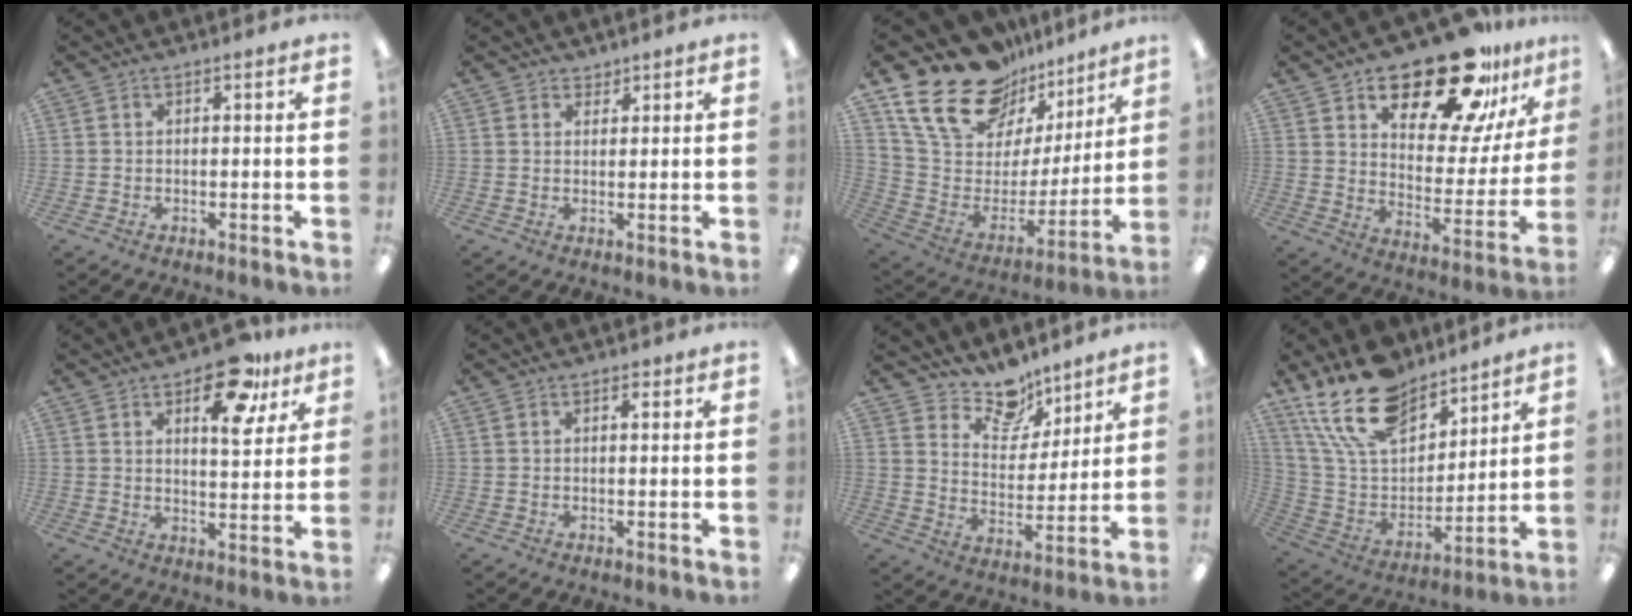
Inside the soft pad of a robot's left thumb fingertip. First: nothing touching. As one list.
[{"total": 1.9, "force": [1.6, 0.9, -0.1], "torque": [0.002, -0.002, 0.032]}, {"total": 21.5, "force": [16.3, 11.1, 8.7], "torque": [-0.156, -0.118, 0.298]}, {"total": 22.8, "force": [17.9, 7.8, 11.7], "torque": [-0.174, -0.124, 0.300]}, {"total": 14.9, "force": [8.9, 6.6, 10.0], "torque": [-0.123, -0.039, 0.144]}, {"total": 0.9, "force": [0.5, 0.4, 0.6], "torque": [-0.003, -0.001, 0.008]}, {"total": 11.5, "force": [9.7, 5.2, 3.1], "torque": [-0.052, -0.071, 0.182]}, {"total": 20.8, "force": [15.1, 10.5, 9.7], "torque": [-0.200, -0.080, 0.279]}]